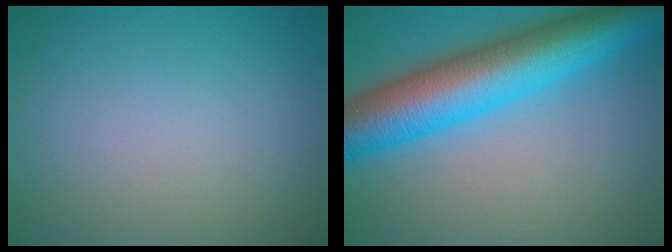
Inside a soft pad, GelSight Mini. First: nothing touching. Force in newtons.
{"total": 11.2, "press": 11.2, "slide": 0.2}